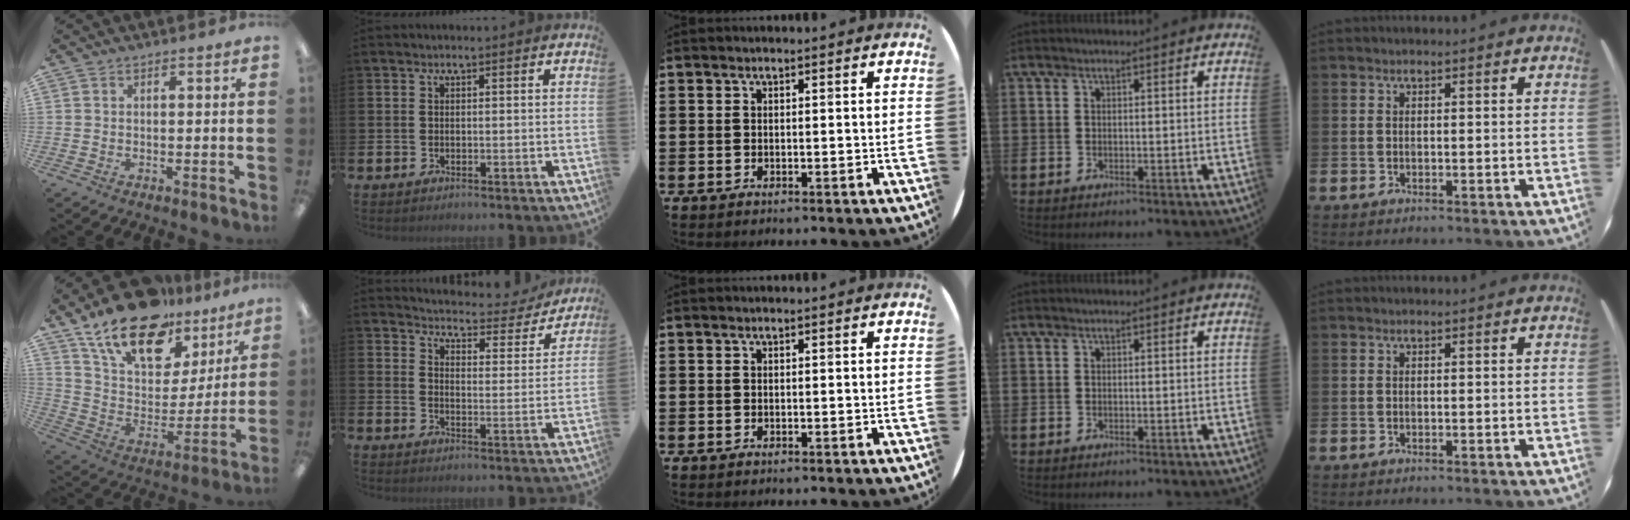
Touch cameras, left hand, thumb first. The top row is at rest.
{"thumb": {"total": 20.1, "force": [14.0, 10.1, 10.3], "torque": [-0.188, -0.082, 0.250]}, "index": {"total": 4.3, "force": [4.2, 0.9, 0.4], "torque": [-0.025, -0.039, 0.065]}}